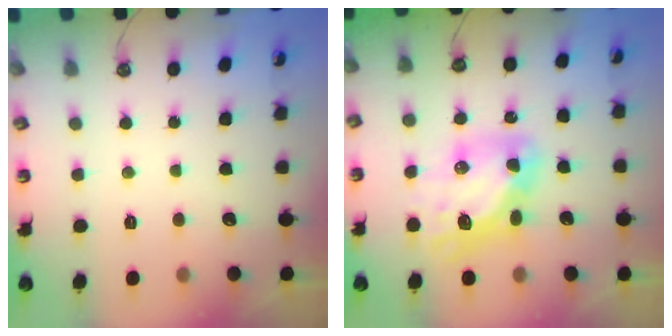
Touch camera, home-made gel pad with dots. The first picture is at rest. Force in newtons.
{"total": 13.9, "press": 13.8, "slide": 1.5}